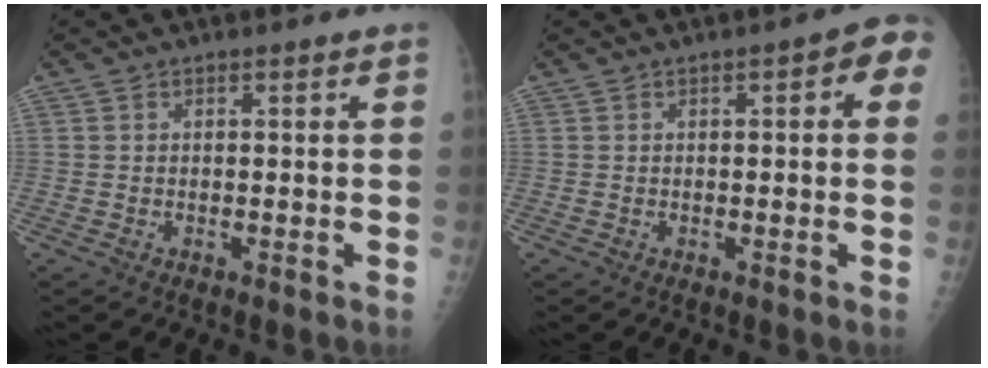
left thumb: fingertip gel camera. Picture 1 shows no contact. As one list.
[{"total": 4.8, "force": [1.2, 1.8, 4.3], "torque": [-0.035, 0.011, 0.005]}]